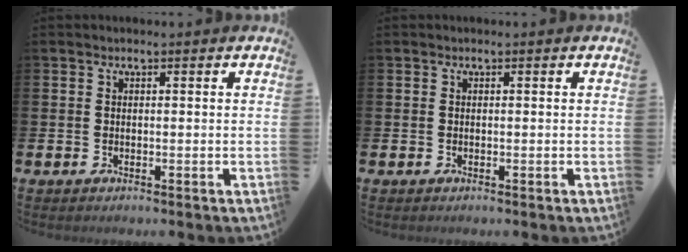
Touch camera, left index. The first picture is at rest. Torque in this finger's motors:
{"motor_torque": [0.00, 0.00, 0.00, 0.00]}